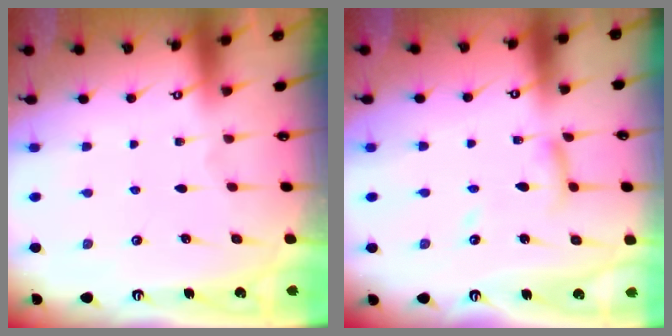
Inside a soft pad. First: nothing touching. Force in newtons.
{"total": 8.0, "press": 8.0, "slide": 0.7}